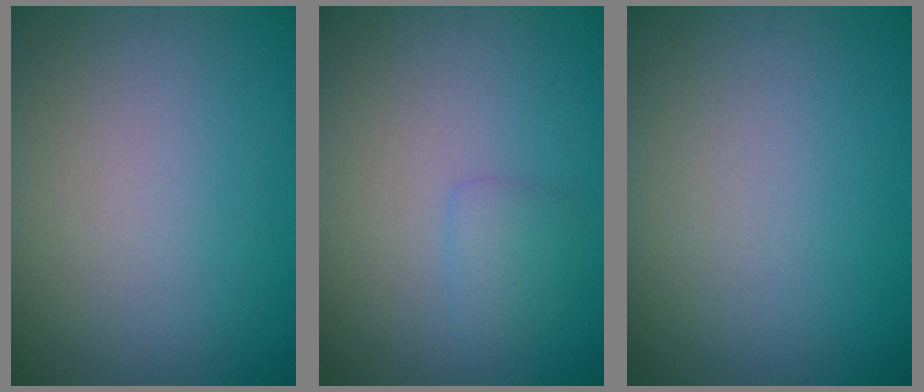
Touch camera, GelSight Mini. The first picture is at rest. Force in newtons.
{"total": 1.4, "press": 1.4, "slide": 0.1}
{"total": 0.0}